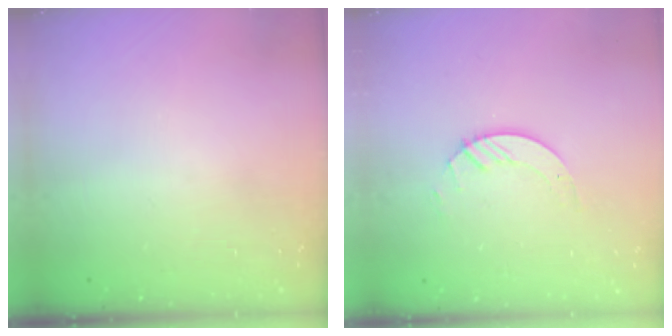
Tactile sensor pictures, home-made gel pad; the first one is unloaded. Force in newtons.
{"total": 3.2, "press": 3.2, "slide": 0.2}